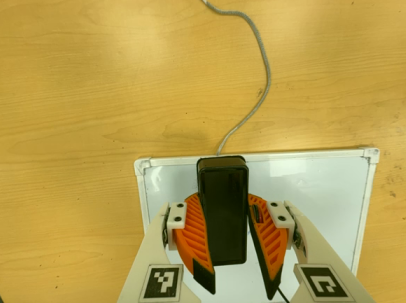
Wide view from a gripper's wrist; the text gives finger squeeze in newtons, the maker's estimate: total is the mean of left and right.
{"total": 11.3, "left": 10.5, "right": 12.1}